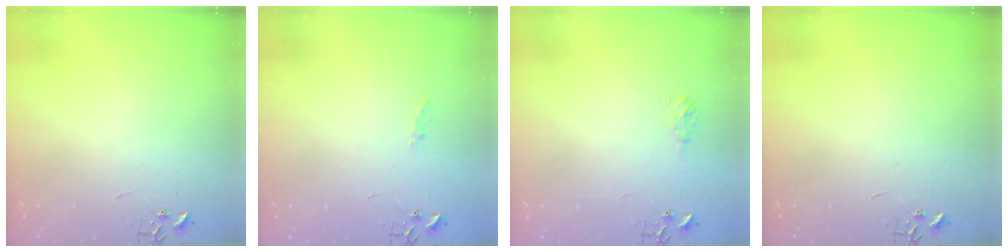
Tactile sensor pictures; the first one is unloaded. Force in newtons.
{"total": 5.6, "press": 5.6, "slide": 0.6}
{"total": 6.8, "press": 6.8, "slide": 0.8}
{"total": 0.0}